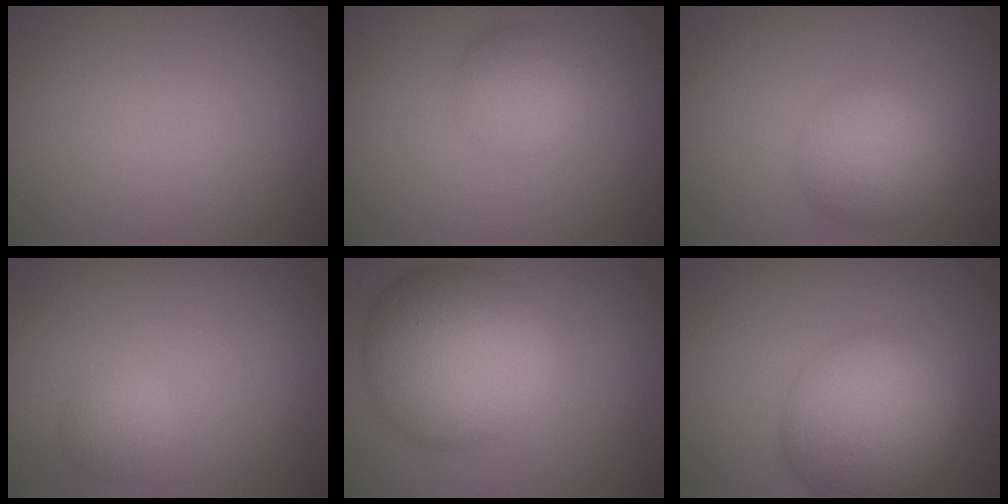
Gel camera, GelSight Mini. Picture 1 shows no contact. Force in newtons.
{"total": 2.8, "press": 2.8, "slide": 0.1}
{"total": 4.6, "press": 4.6, "slide": 0.3}
{"total": 1.6, "press": 1.6, "slide": 0.0}
{"total": 9.9, "press": 9.9, "slide": 0.3}
{"total": 9.0, "press": 9.0, "slide": 0.5}